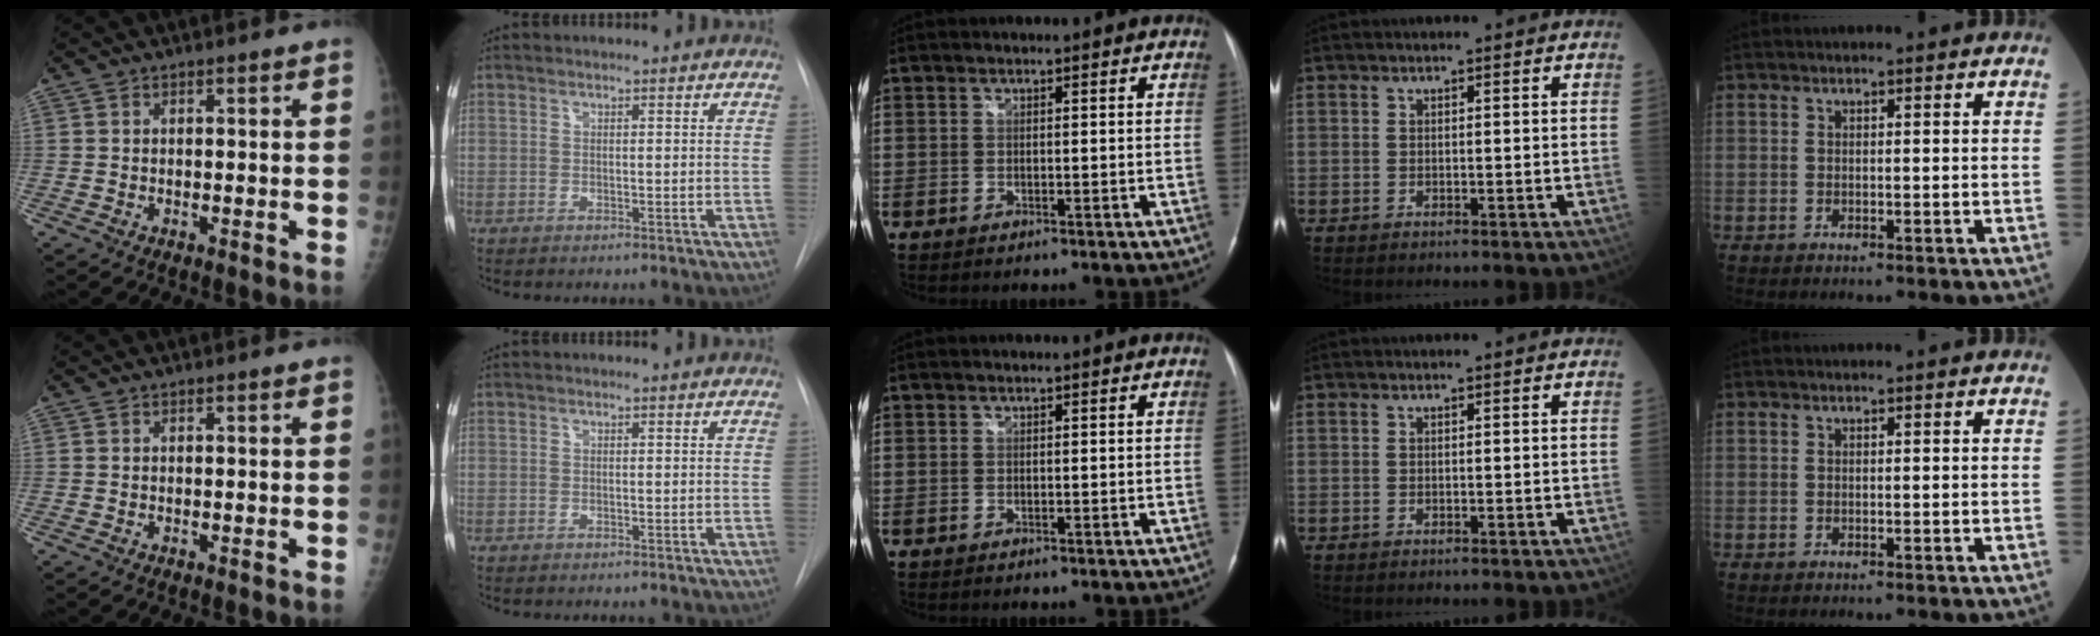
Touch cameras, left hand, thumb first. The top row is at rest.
{}